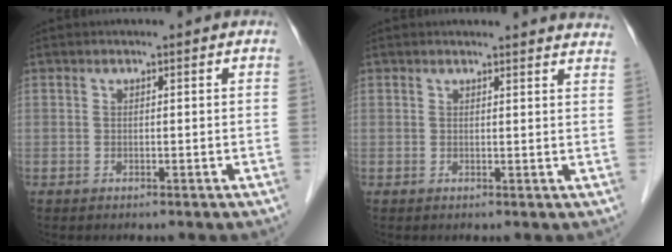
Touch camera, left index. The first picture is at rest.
{"total": 10.7, "force": [10.4, 0.5, 2.2], "torque": [-0.005, -0.029, 0.088]}